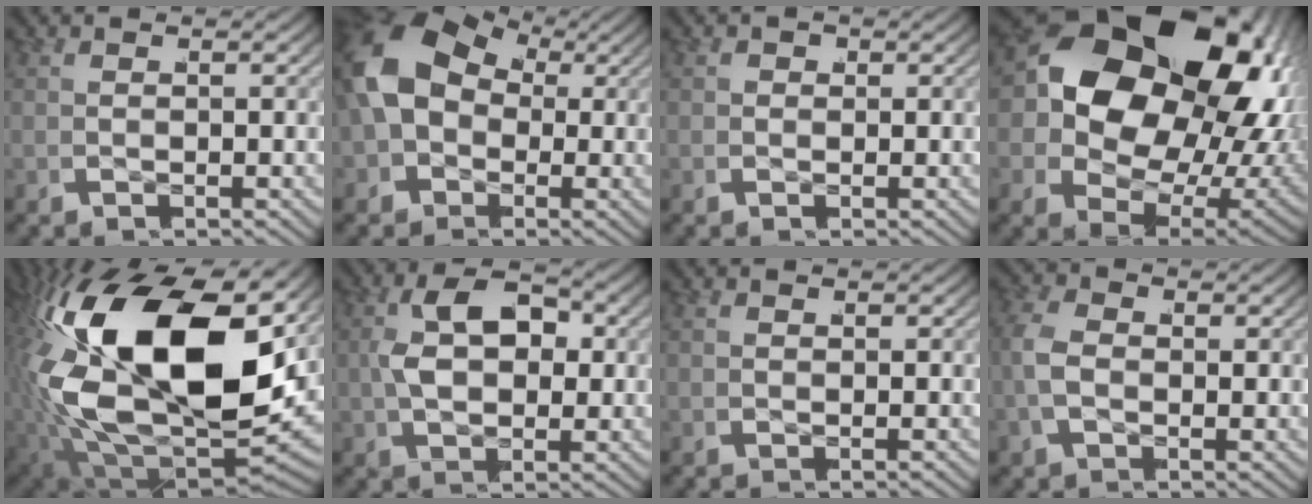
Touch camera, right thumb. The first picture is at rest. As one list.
[{"total": 11.8, "force": [1.3, 9.5, 6.8], "torque": [-0.158, -0.021, 0.026]}, {"total": 1.0, "force": [0.2, 0.9, 0.4], "torque": [-0.001, -0.001, 0.003]}, {"total": 24.3, "force": [2.4, 16.7, 17.4], "torque": [-0.340, -0.057, 0.055]}, {"total": 25.5, "force": [0.9, 14.6, 20.9], "torque": [-0.448, -0.059, 0.050]}, {"total": 6.8, "force": [0.8, 4.0, 5.4], "torque": [-0.103, -0.003, 0.022]}, {"total": 0.9, "force": [0.0, 0.6, 0.7], "torque": [-0.007, -0.007, 0.006]}, {"total": 4.0, "force": [0.0, 3.0, 2.6], "torque": [-0.075, -0.007, 0.006]}]